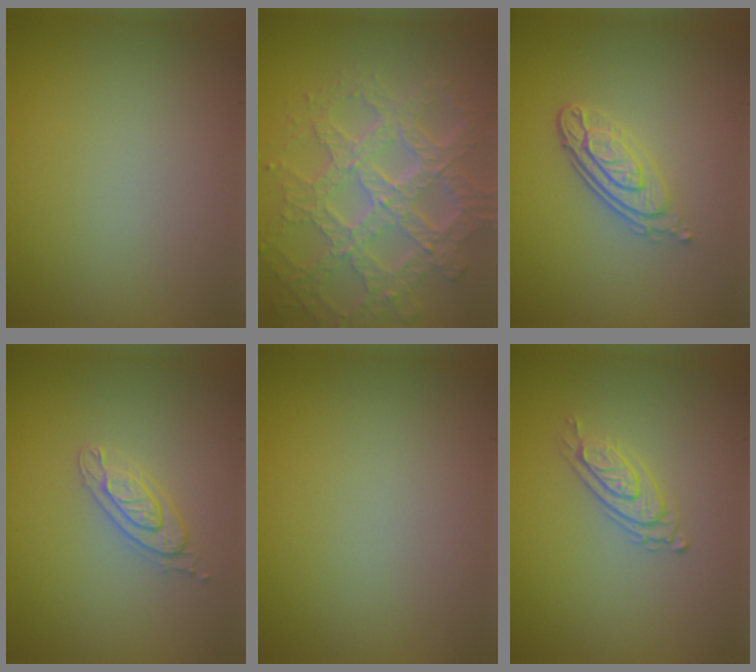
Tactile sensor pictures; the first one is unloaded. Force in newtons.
{"total": 7.9, "press": 5.7, "slide": 5.4}
{"total": 4.4, "press": 3.1, "slide": 3.1}
{"total": 2.3, "press": 2.2, "slide": 0.5}
{"total": 0.0}
{"total": 2.7, "press": 2.0, "slide": 1.8}